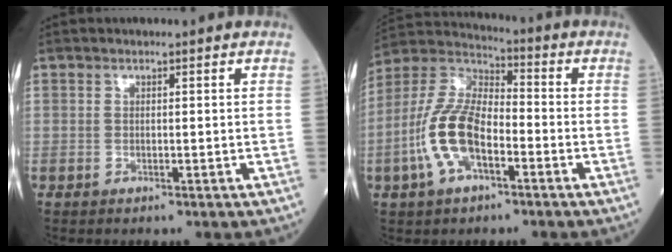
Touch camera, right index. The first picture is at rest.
{"total": 12.5, "force": [-3.9, 5.6, 10.4], "torque": [-0.237, 0.013, -0.081]}